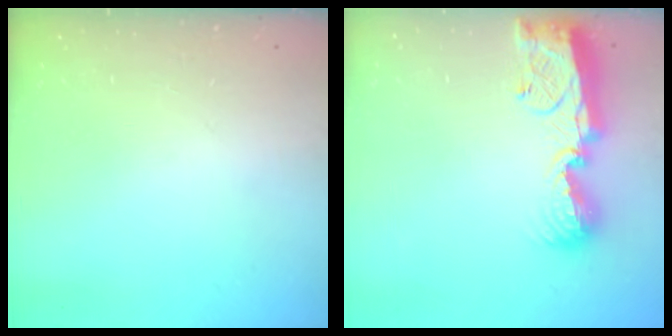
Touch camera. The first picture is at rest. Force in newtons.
{"total": 12.8, "press": 12.7, "slide": 1.1}